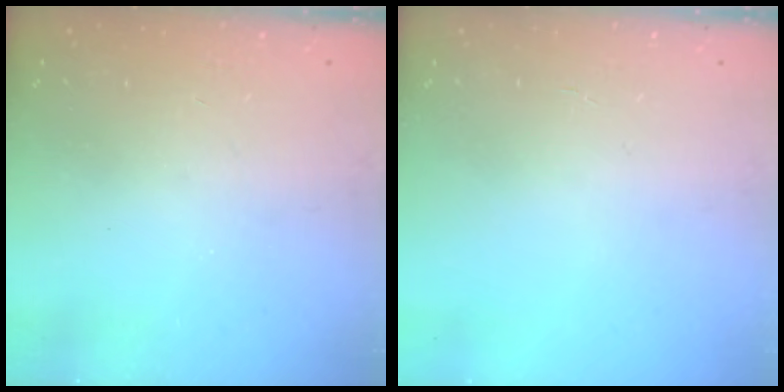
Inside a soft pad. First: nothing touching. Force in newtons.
{"total": 2.5, "press": 2.5, "slide": 0.3}